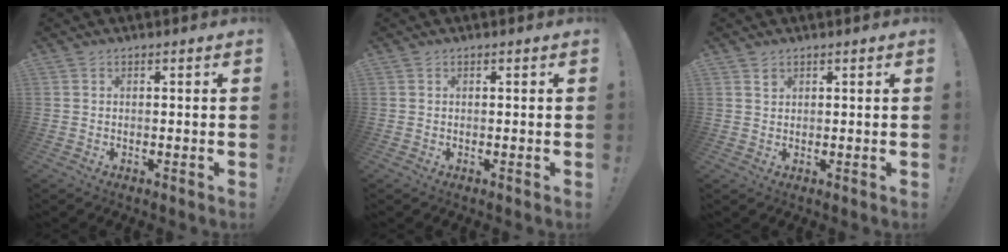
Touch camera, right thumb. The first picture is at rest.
{"total": 0.0}
{"total": 1.5, "force": [1.0, 1.0, 0.3], "torque": [0.002, -0.004, 0.018]}